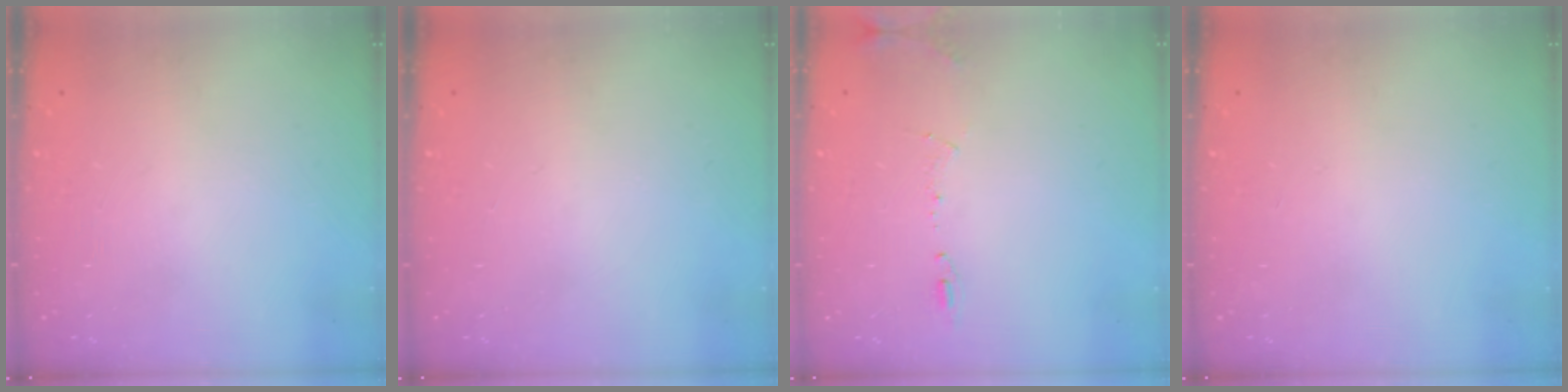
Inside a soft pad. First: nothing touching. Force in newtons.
{"total": 0.0}
{"total": 8.2, "press": 7.9, "slide": 2.3}
{"total": 0.0}